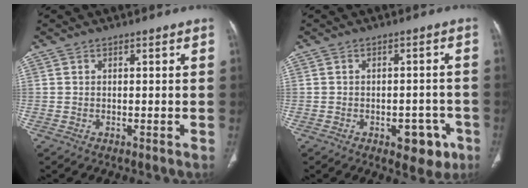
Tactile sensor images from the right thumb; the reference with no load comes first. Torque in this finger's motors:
{"motor_torque": [0.85, 0.94, -0.15, 0.07, 0.11]}